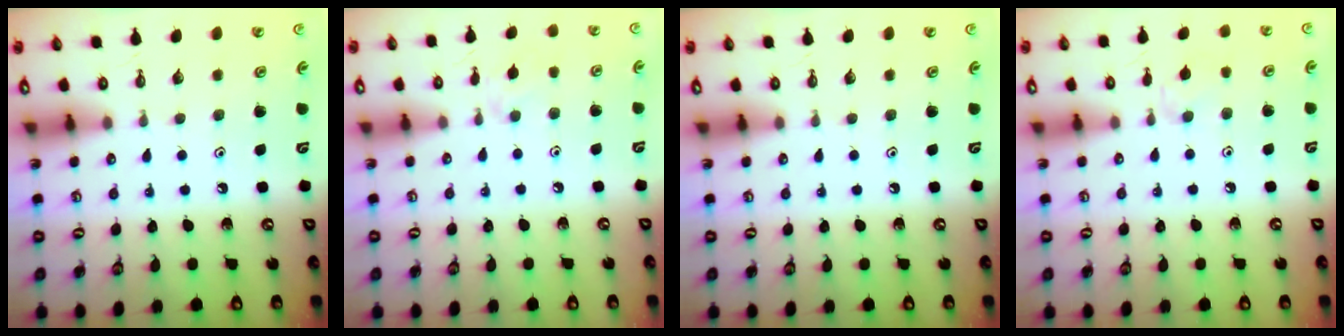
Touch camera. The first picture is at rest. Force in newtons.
{"total": 8.0, "press": 7.9, "slide": 0.9}
{"total": 0.0}
{"total": 5.3, "press": 5.2, "slide": 0.7}